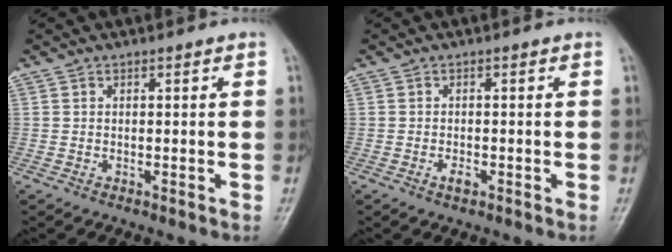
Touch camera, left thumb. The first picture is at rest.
{"total": 1.7, "force": [-0.8, 0.9, 1.2], "torque": [-0.019, 0.001, -0.015]}